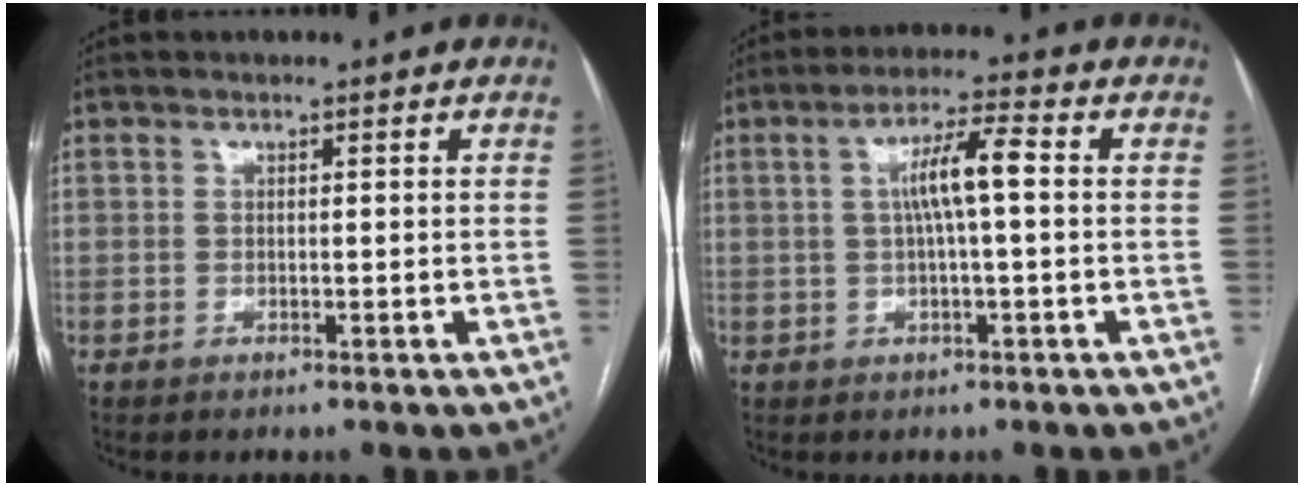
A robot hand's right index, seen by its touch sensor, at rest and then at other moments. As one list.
[{"total": 6.4, "force": [0.6, 0.5, 6.4], "torque": [-0.115, 0.016, 0.010]}]